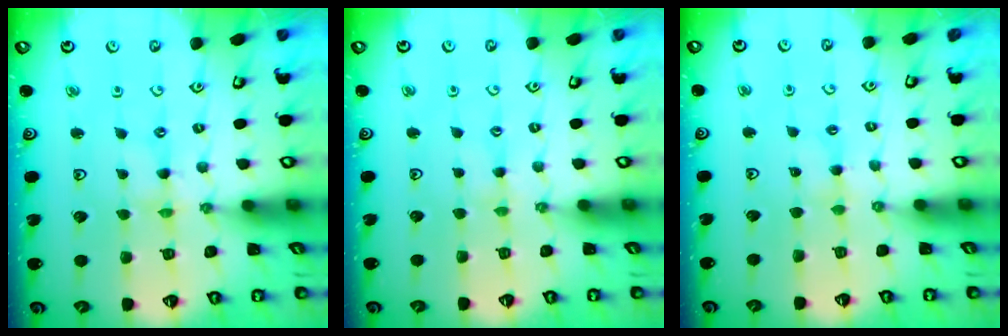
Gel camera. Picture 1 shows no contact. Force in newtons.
{"total": 1.2, "press": 1.2, "slide": 0.3}
{"total": 2.5, "press": 2.5, "slide": 0.2}